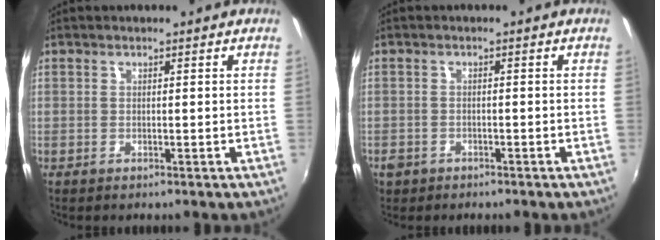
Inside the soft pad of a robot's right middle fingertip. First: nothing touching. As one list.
[{"total": 3.1, "force": [-1.8, 2.3, 0.9], "torque": [-0.030, -0.003, -0.029]}]